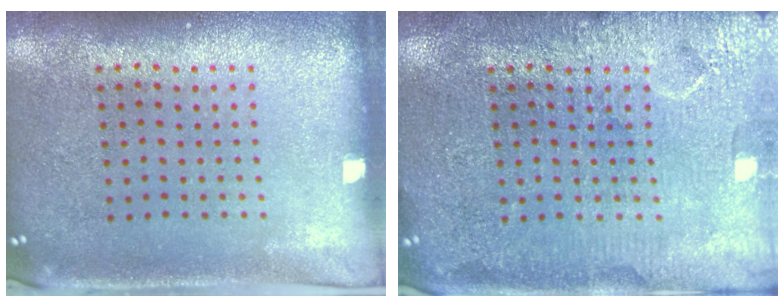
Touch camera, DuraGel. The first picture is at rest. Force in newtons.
{"total": 5.1, "press": 5.1, "slide": 0.7}